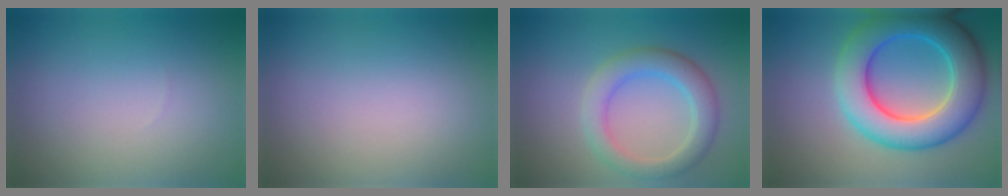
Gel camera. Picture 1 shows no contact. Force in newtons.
{"total": 0.0}
{"total": 4.1, "press": 4.1, "slide": 0.2}
{"total": 9.6, "press": 9.6, "slide": 0.5}